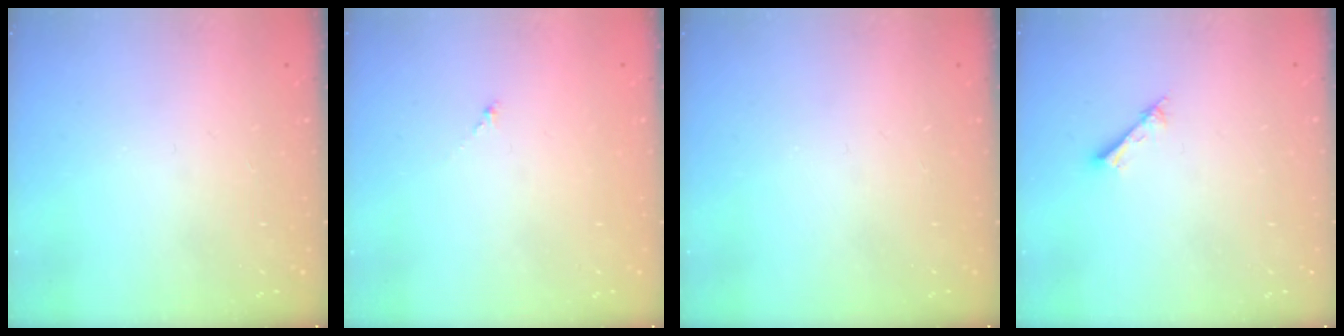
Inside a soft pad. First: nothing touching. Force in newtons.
{"total": 0.0}
{"total": 0.0}
{"total": 1.5, "press": 1.5, "slide": 0.2}